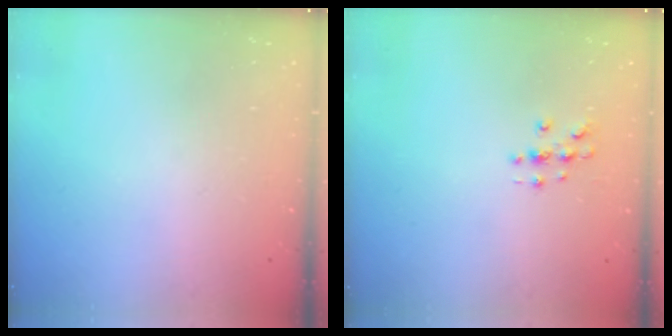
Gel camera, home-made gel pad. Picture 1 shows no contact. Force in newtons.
{"total": 3.0, "press": 3.0, "slide": 0.3}